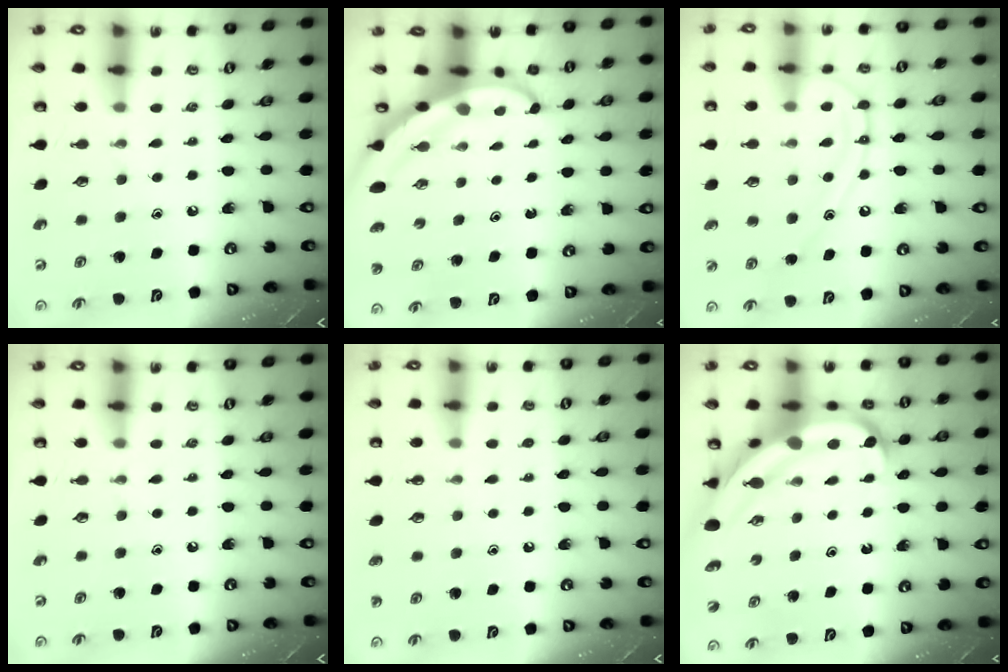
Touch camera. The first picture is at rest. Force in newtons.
{"total": 5.7, "press": 5.7, "slide": 0.4}
{"total": 14.0, "press": 13.9, "slide": 1.4}
{"total": 0.0}
{"total": 0.9, "press": 0.9, "slide": 0.0}
{"total": 12.7, "press": 12.6, "slide": 1.9}